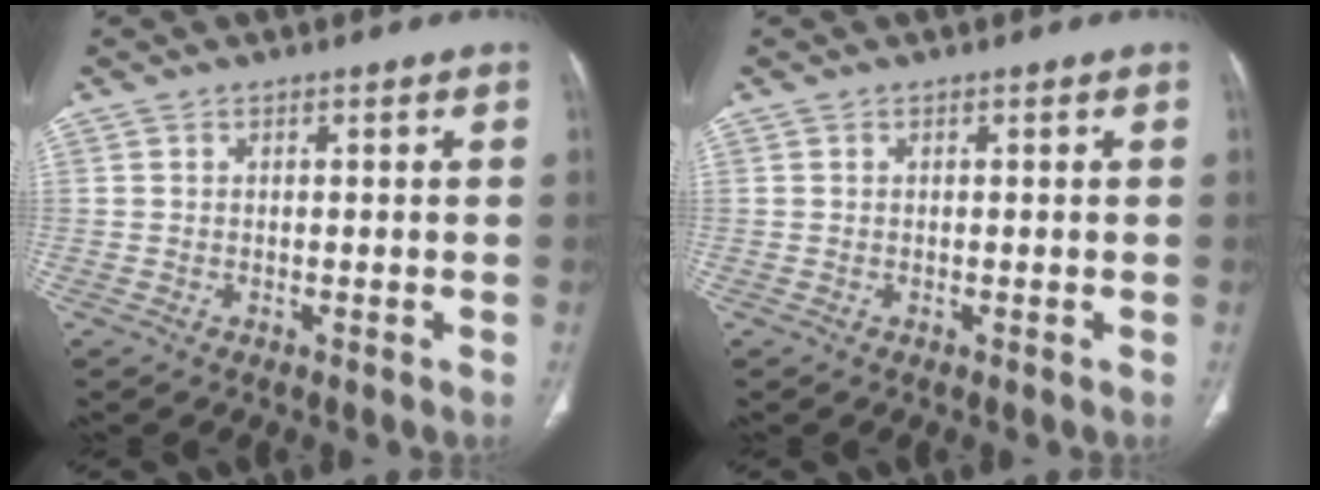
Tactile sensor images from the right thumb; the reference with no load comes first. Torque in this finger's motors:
{"motor_torque": [0.01, 0.01, -0.13, 0.13, 0.03]}